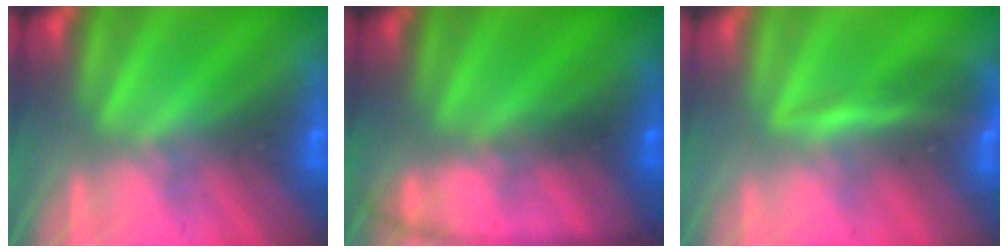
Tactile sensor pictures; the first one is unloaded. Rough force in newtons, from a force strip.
{"total": 7.6}
{"total": 3.8}